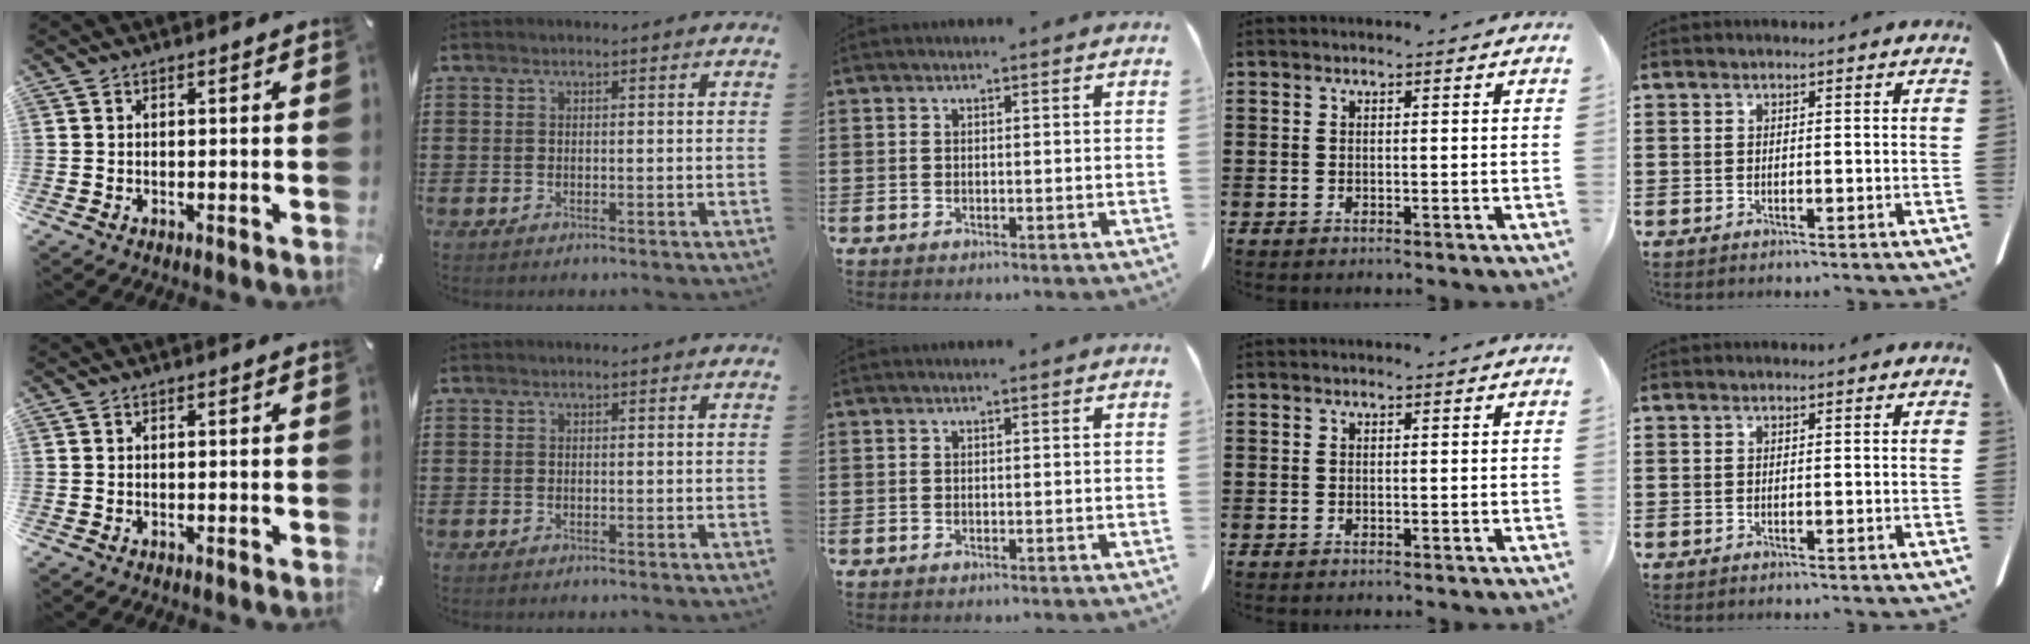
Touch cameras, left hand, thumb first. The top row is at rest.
{}